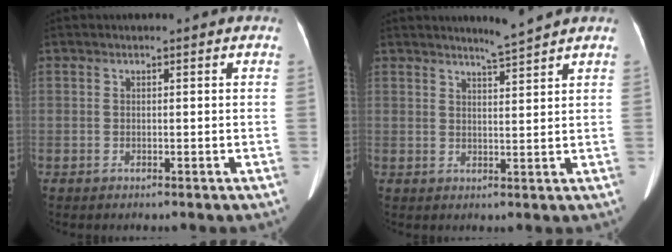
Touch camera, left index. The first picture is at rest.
{"total": 2.9, "force": [2.6, -1.2, 0.5], "torque": [-0.016, -0.013, 0.050]}